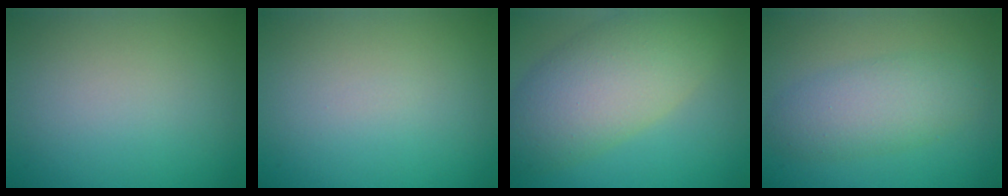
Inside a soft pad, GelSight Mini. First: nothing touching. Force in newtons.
{"total": 0.0}
{"total": 8.6, "press": 8.6, "slide": 0.5}
{"total": 4.3, "press": 4.3, "slide": 0.0}